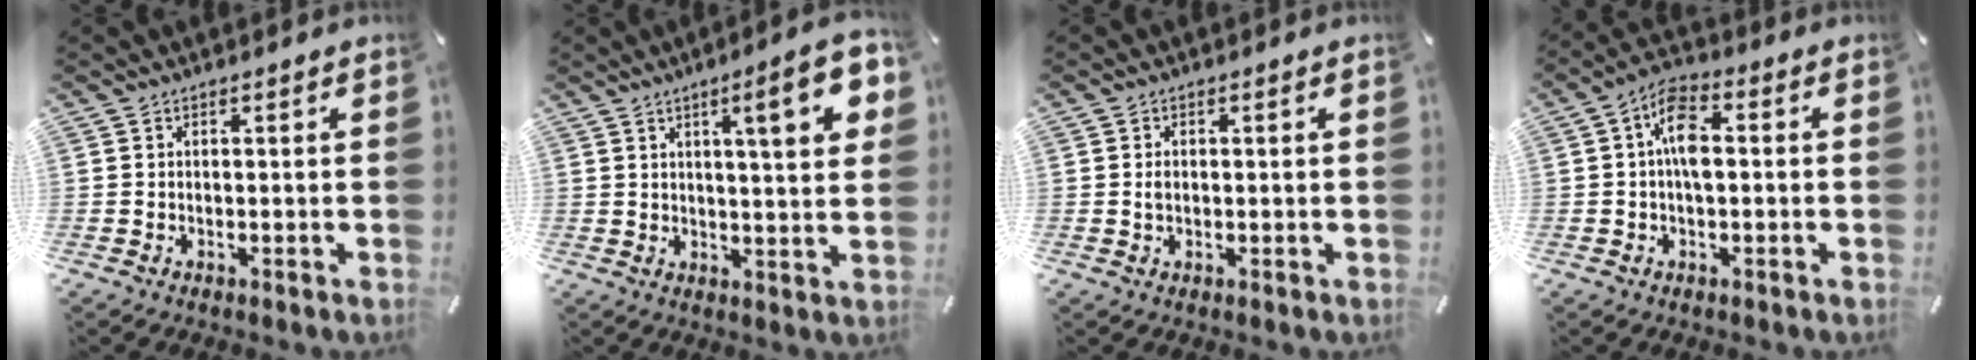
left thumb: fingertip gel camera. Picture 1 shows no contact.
{"total": 12.6, "force": [5.2, 2.4, 11.2], "torque": [-0.158, -0.016, 0.076]}
{"total": 1.5, "force": [0.2, 1.0, 1.2], "torque": [-0.025, 0.005, 0.001]}
{"total": 7.8, "force": [-0.1, 3.9, 6.8], "torque": [-0.119, 0.008, -0.005]}